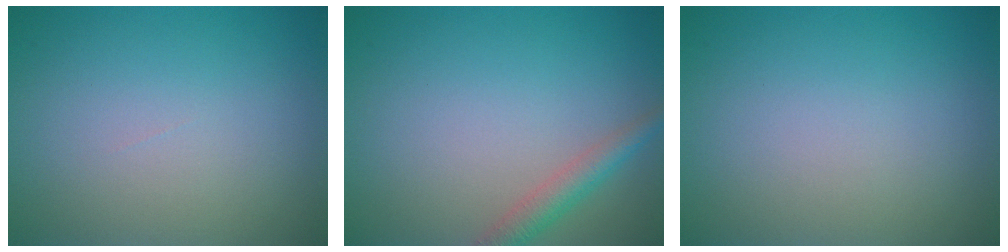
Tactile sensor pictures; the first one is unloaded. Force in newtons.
{"total": 2.4, "press": 2.4, "slide": 0.1}
{"total": 0.0}